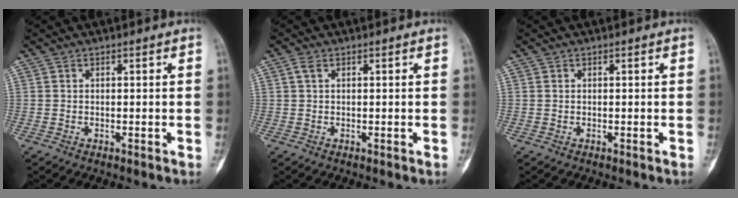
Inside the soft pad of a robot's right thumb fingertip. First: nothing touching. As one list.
[{"total": 1.2, "force": [0.5, 0.6, 1.0], "torque": [-0.027, 0.012, 0.012]}, {"total": 0.0}]